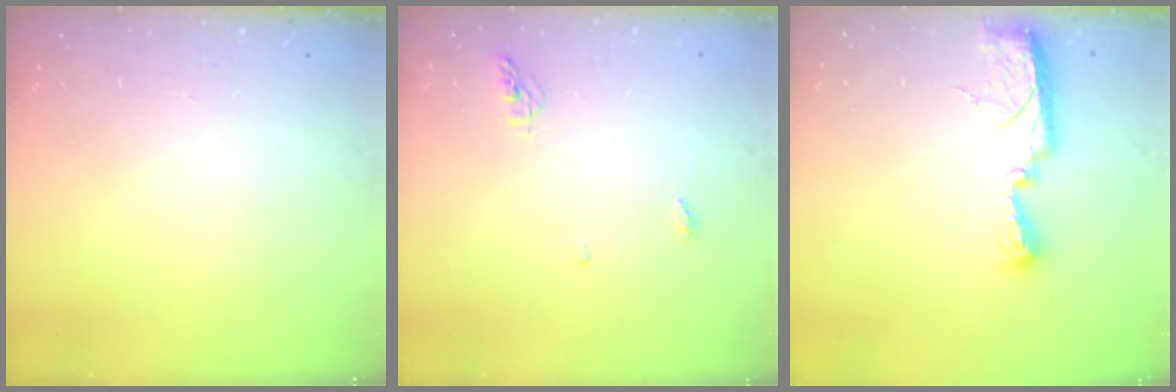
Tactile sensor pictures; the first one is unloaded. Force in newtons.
{"total": 7.8, "press": 4.6, "slide": 6.3}
{"total": 7.5, "press": 7.5, "slide": 0.8}